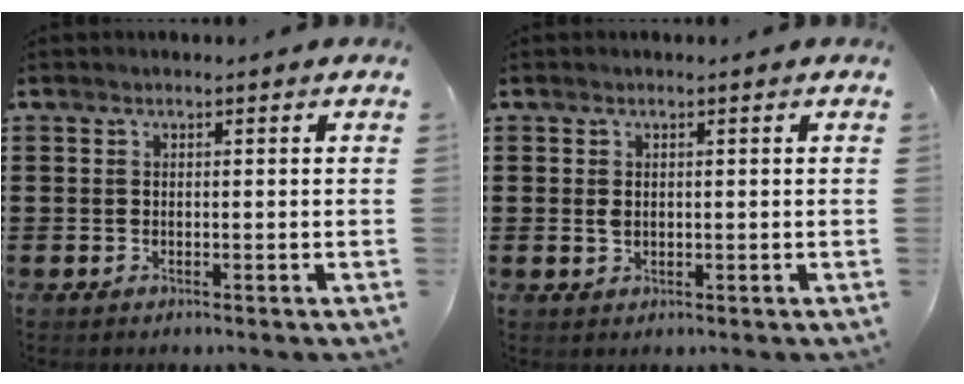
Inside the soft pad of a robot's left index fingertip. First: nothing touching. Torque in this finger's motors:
{"motor_torque": [0.29, 0.10, 0.12, 0.04]}